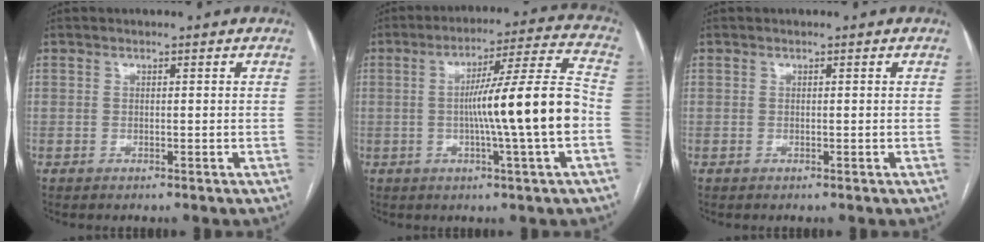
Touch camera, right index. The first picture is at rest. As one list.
[{"total": 14.3, "force": [-2.2, -1.1, 14.1], "torque": [-0.220, 0.008, -0.040]}, {"total": 0.0}]